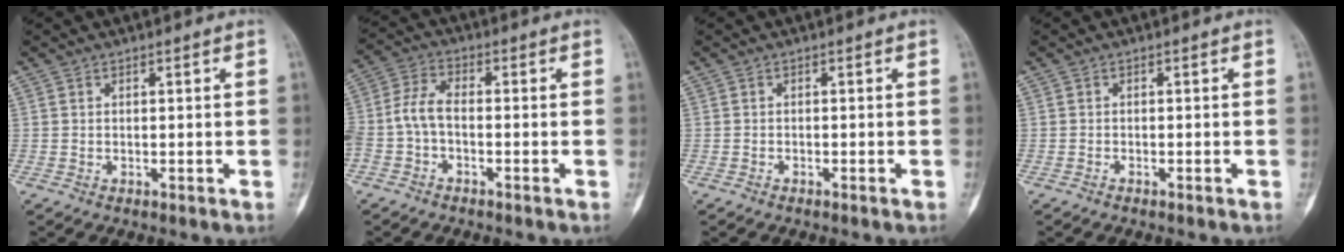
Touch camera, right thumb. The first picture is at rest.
{"total": 6.1, "force": [-1.6, 3.2, 4.9], "torque": [-0.114, 0.023, -0.041]}
{"total": 0.6, "force": [-0.5, 0.0, 0.3], "torque": [-0.011, 0.002, -0.006]}
{"total": 0.6, "force": [-0.5, 0.0, 0.3], "torque": [-0.012, 0.002, -0.006]}